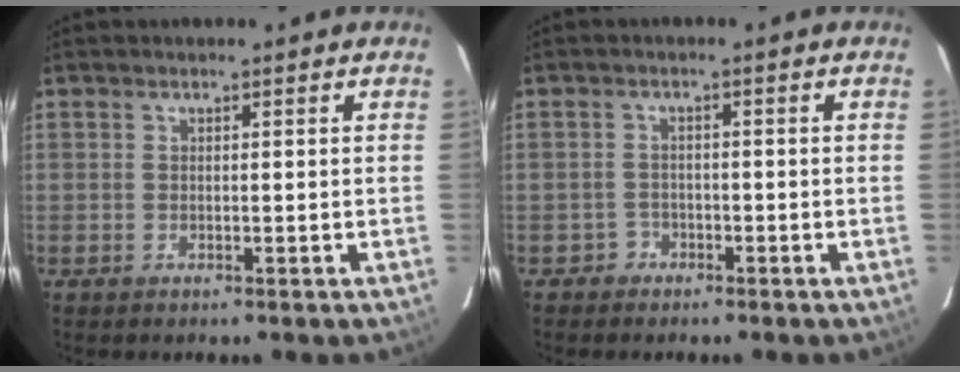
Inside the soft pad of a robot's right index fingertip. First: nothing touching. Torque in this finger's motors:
{"motor_torque": [-0.05, -0.10, 0.04, 0.00]}